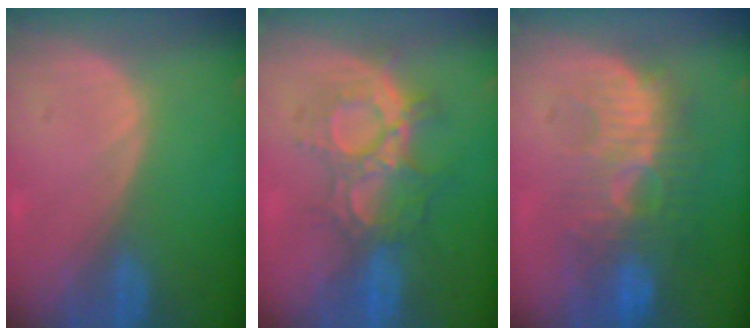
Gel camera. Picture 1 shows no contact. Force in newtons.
{"total": 8.8, "press": 8.5, "slide": 2.3}
{"total": 10.1, "press": 9.3, "slide": 4.0}